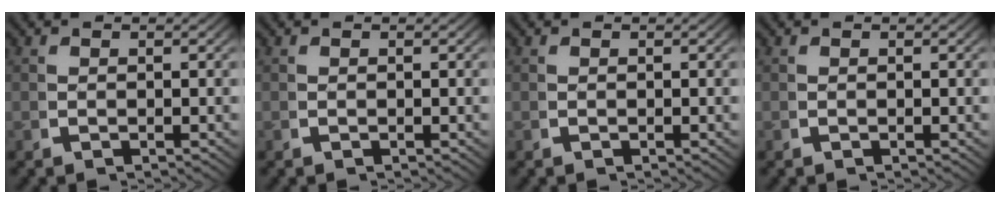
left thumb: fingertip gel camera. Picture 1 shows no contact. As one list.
[{"total": 0.0}, {"total": 0.0}, {"total": 0.0}]